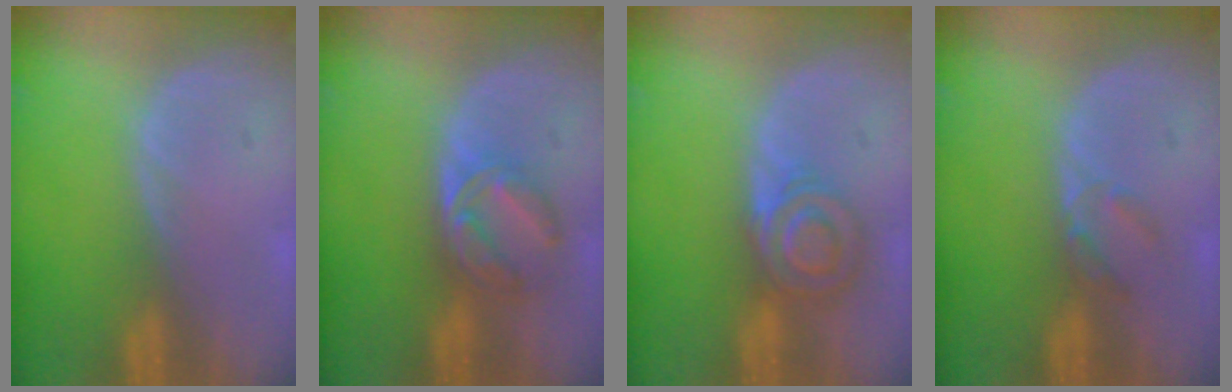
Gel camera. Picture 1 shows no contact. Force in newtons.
{"total": 5.8, "press": 5.5, "slide": 1.7}
{"total": 5.9, "press": 5.8, "slide": 0.8}
{"total": 2.5, "press": 2.3, "slide": 1.0}